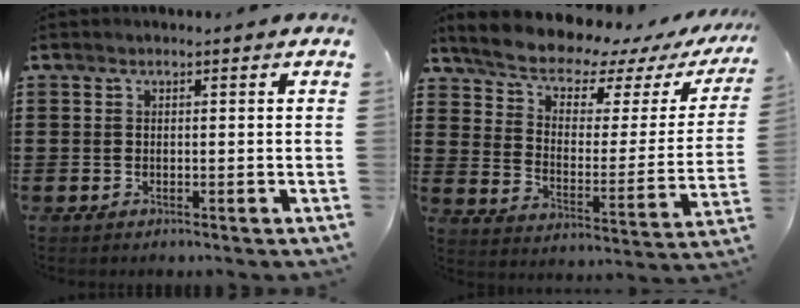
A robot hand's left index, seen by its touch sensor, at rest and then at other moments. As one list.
[{"total": 7.8, "force": [6.9, 2.1, 3.0], "torque": [-0.089, -0.049, 0.117]}]